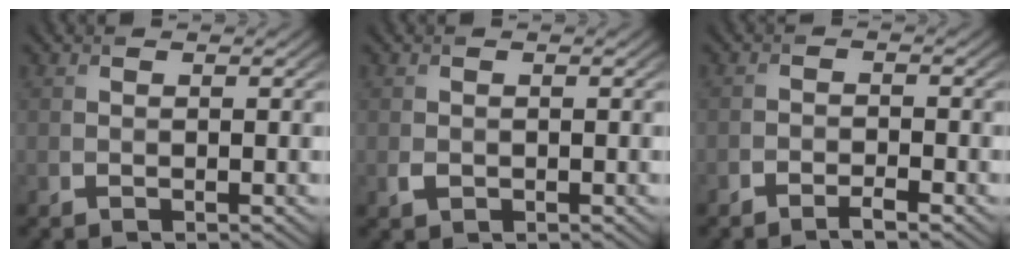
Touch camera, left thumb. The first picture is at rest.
{"total": 1.0, "force": [-0.2, 0.8, 0.5], "torque": [-0.009, -0.007, -0.004]}
{"total": 1.8, "force": [-1.5, 0.4, 1.0], "torque": [-0.019, -0.001, -0.030]}